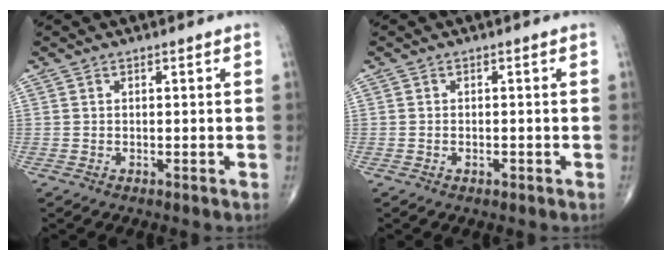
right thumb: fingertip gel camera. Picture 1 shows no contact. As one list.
[{"total": 1.0, "force": [-0.4, 0.6, 0.6], "torque": [-0.013, 0.006, -0.005]}]